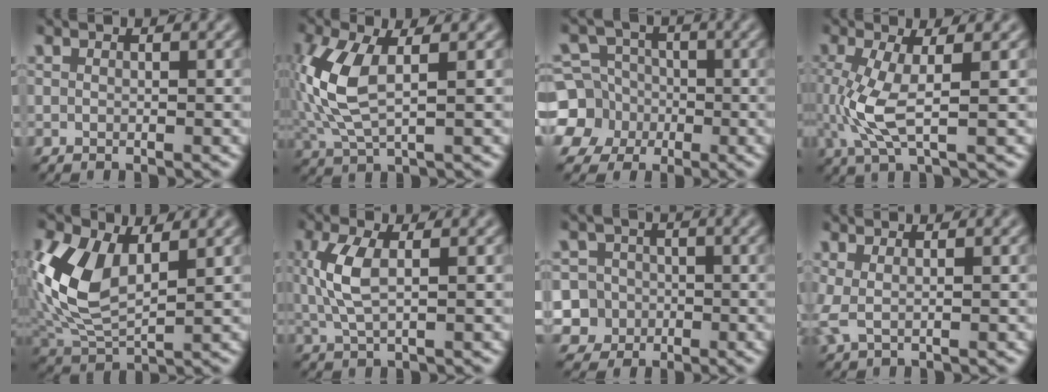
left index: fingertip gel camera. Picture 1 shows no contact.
{"total": 6.8, "force": [0.3, 3.0, 6.0], "torque": [-0.157, 0.005, 0.007]}
{"total": 7.5, "force": [-2.4, 6.9, 1.9], "torque": [-0.050, 0.006, -0.071]}
{"total": 4.5, "force": [-0.7, 1.2, 4.3], "torque": [-0.115, -0.009, -0.011]}
{"total": 8.3, "force": [1.3, 4.9, 6.5], "torque": [-0.163, -0.004, 0.024]}
{"total": 3.5, "force": [0.2, 1.3, 3.3], "torque": [-0.085, 0.003, 0.007]}
{"total": 6.4, "force": [-2.4, 5.9, 0.8], "torque": [-0.009, 0.013, -0.068]}
{"total": 1.4, "force": [0.1, 0.2, 1.4], "torque": [-0.038, 0.002, 0.000]}